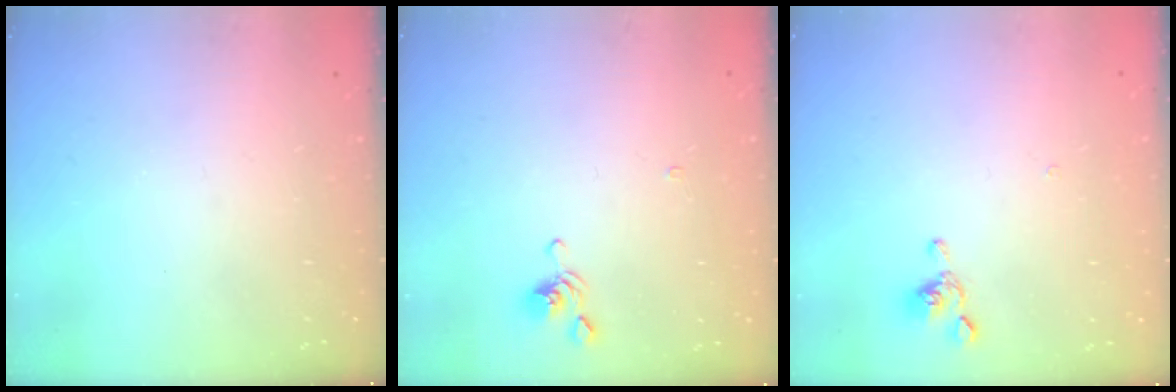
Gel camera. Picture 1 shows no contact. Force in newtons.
{"total": 3.8, "press": 3.7, "slide": 0.4}
{"total": 2.3, "press": 2.3, "slide": 0.5}